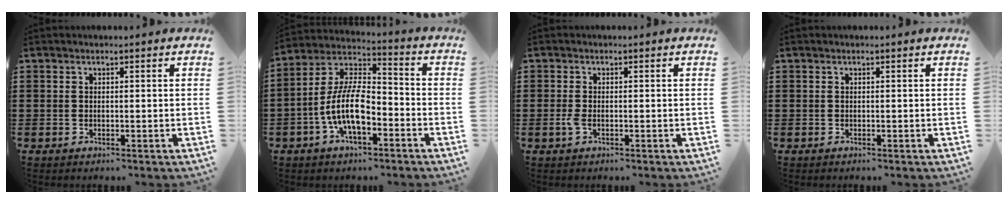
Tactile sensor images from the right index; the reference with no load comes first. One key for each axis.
{"total": 10.8, "fx": -4.3, "fy": 4.6, "fz": 8.7, "tx": -0.209, "ty": -0.005, "tz": -0.087}
{"total": 1.4, "fx": -0.5, "fy": 0.5, "fz": 1.2, "tx": -0.038, "ty": -0.008, "tz": -0.013}
{"total": 0.0}